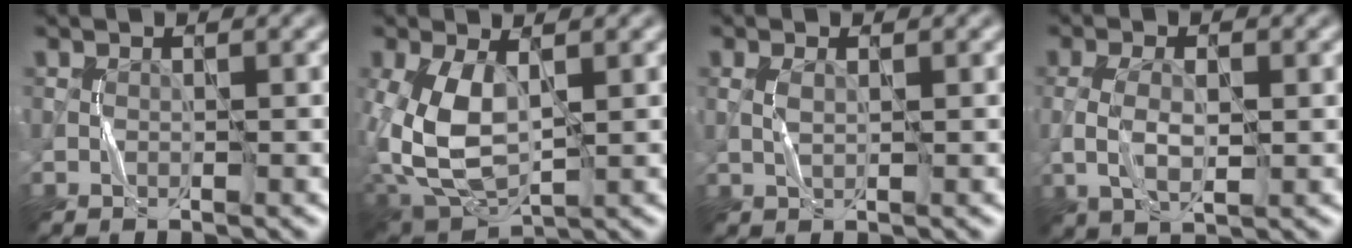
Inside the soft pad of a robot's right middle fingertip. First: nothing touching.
{"total": 8.4, "force": [0.6, 4.7, 6.9], "torque": [-0.169, -0.007, 0.015]}
{"total": 1.3, "force": [0.3, 0.5, 1.1], "torque": [-0.031, 0.002, 0.007]}
{"total": 4.0, "force": [-0.2, 1.9, 3.5], "torque": [-0.082, -0.003, -0.001]}